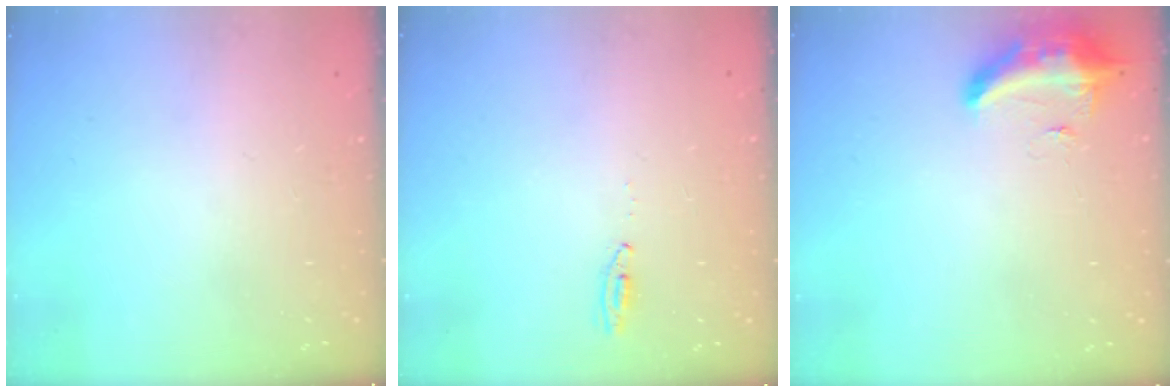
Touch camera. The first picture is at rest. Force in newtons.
{"total": 3.0, "press": 2.8, "slide": 1.2}
{"total": 12.6, "press": 10.6, "slide": 6.9}